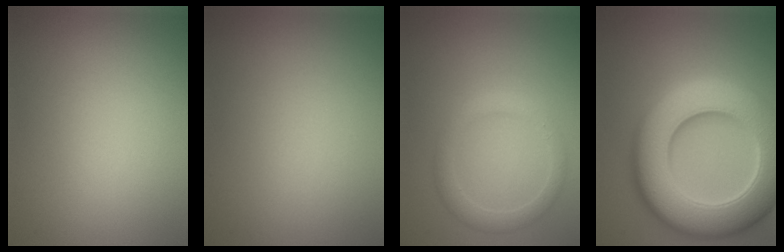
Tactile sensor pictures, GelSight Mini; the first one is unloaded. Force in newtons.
{"total": 0.0}
{"total": 2.2, "press": 2.2, "slide": 0.1}
{"total": 12.6, "press": 12.6, "slide": 0.6}